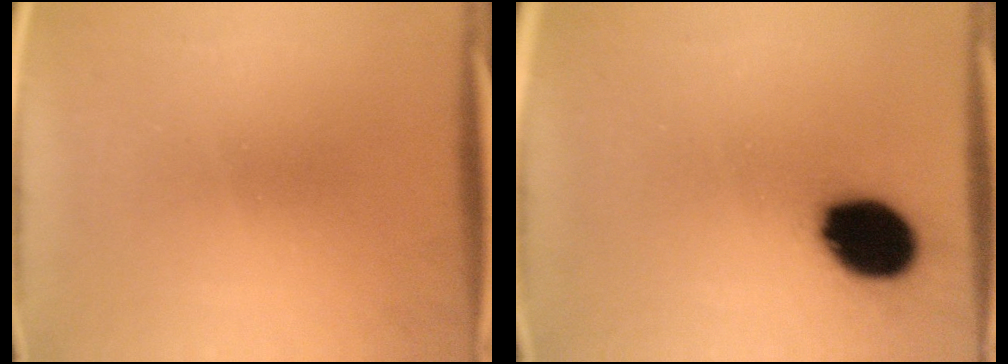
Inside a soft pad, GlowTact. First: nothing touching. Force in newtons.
{"total": 13.7}